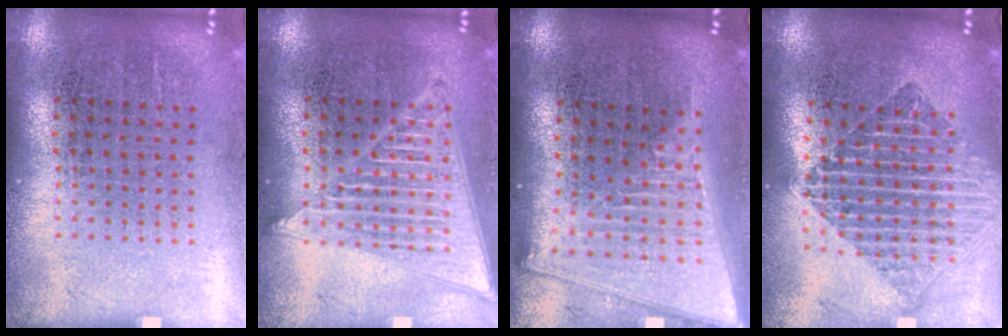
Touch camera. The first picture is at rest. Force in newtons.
{"total": 2.1, "press": 2.1, "slide": 0.2}
{"total": 2.2, "press": 1.9, "slide": 1.2}
{"total": 2.2, "press": 1.8, "slide": 1.3}